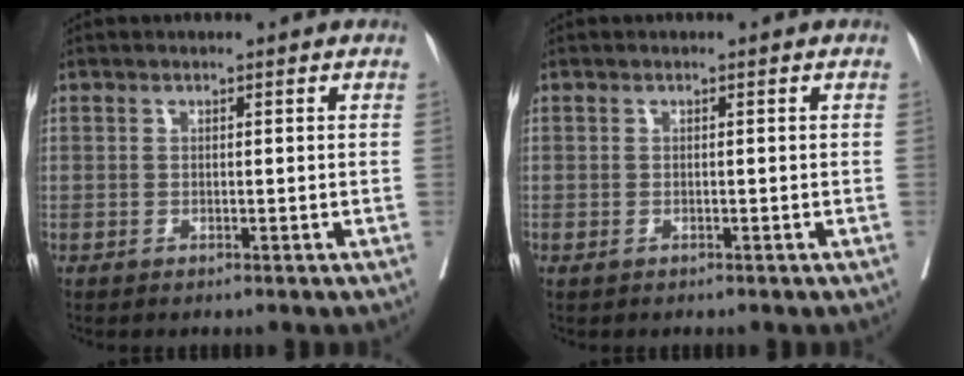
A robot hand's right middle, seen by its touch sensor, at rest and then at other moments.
{"total": 0.7, "force": [-0.3, 0.4, 0.6], "torque": [-0.012, -0.003, 0.000]}